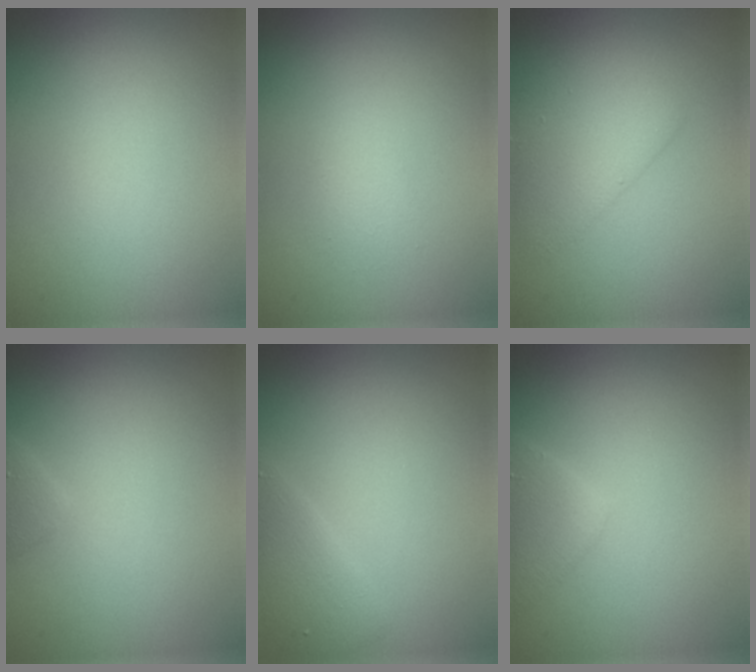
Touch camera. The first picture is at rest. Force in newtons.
{"total": 1.0, "press": 1.0, "slide": 0.0}
{"total": 3.2, "press": 3.2, "slide": 0.1}
{"total": 1.1, "press": 1.0, "slide": 0.1}
{"total": 2.0, "press": 2.0, "slide": 0.1}
{"total": 2.2, "press": 2.2, "slide": 0.2}